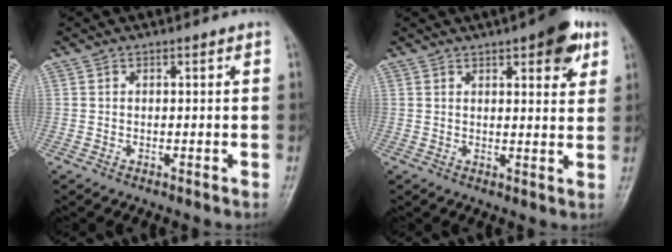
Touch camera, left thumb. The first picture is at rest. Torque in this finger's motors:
{"motor_torque": [1.11, 0.71, 0.53, -0.68, 0.01]}